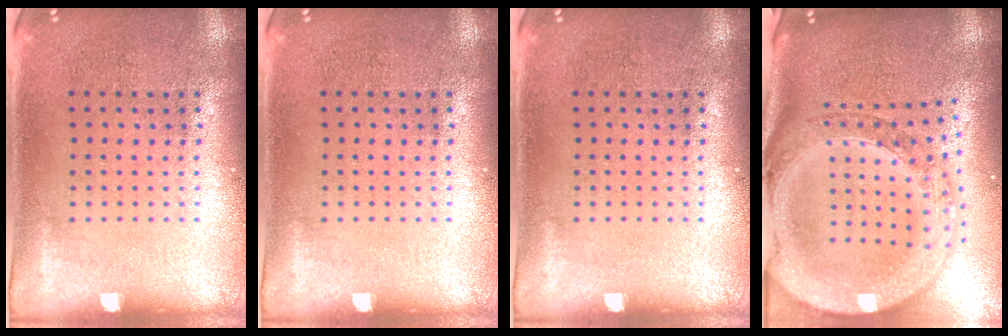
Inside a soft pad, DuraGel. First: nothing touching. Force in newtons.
{"total": 0.0}
{"total": 0.0}
{"total": 3.9, "press": 3.1, "slide": 2.4}